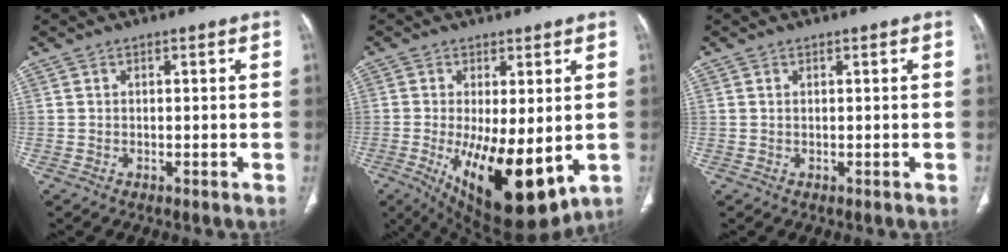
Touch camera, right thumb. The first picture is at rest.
{"total": 17.5, "force": [-3.5, 7.0, 15.6], "torque": [-0.243, -0.031, -0.028]}
{"total": 0.0}